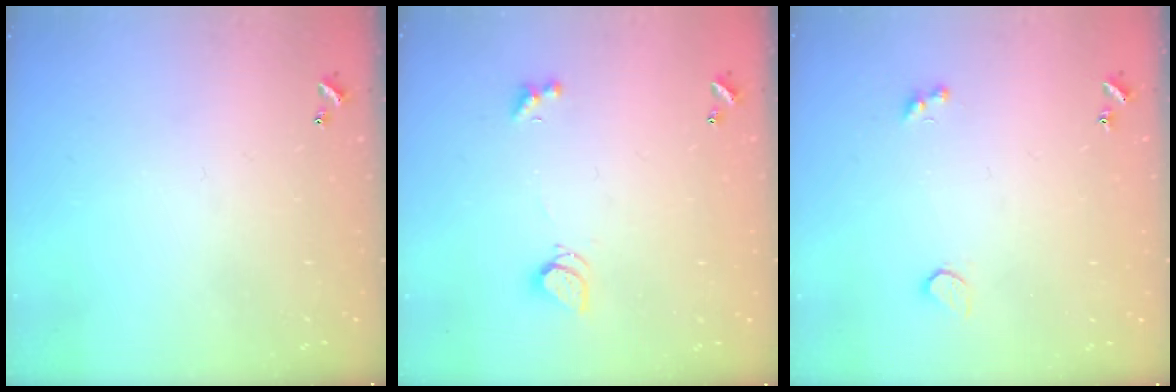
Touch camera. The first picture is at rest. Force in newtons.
{"total": 2.5, "press": 2.5, "slide": 0.6}
{"total": 2.6, "press": 2.2, "slide": 1.2}